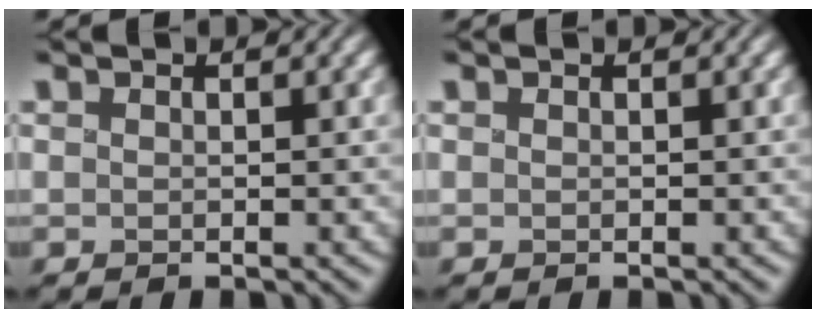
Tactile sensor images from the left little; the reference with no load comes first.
{"total": 0.0}